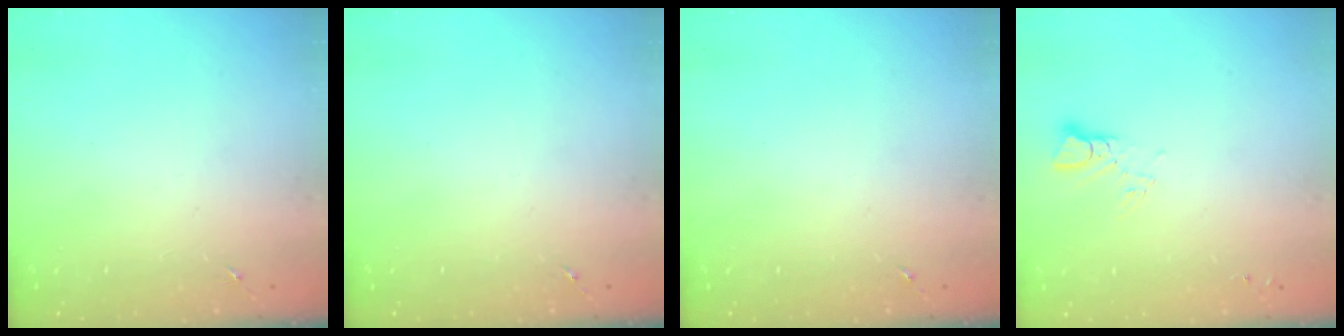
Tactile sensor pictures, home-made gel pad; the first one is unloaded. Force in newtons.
{"total": 0.0}
{"total": 0.0}
{"total": 2.9, "press": 2.9, "slide": 0.2}